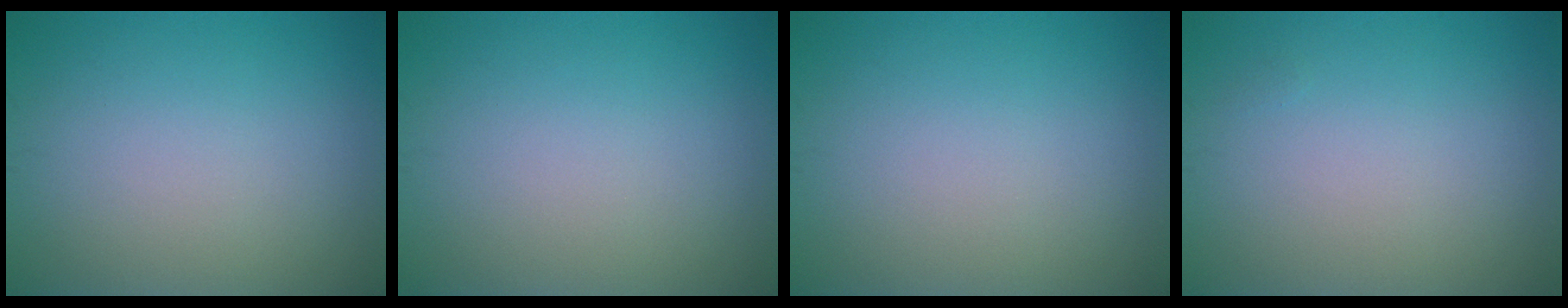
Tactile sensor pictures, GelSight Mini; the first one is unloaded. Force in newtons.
{"total": 0.0}
{"total": 0.0}
{"total": 0.0}